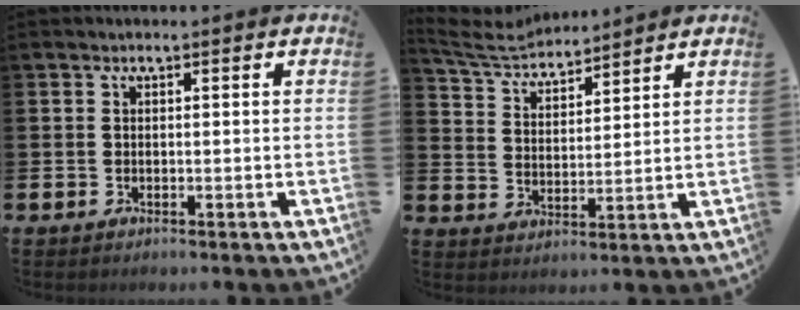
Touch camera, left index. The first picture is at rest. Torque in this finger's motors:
{"motor_torque": [0.70, -0.92, 0.15, 0.06]}